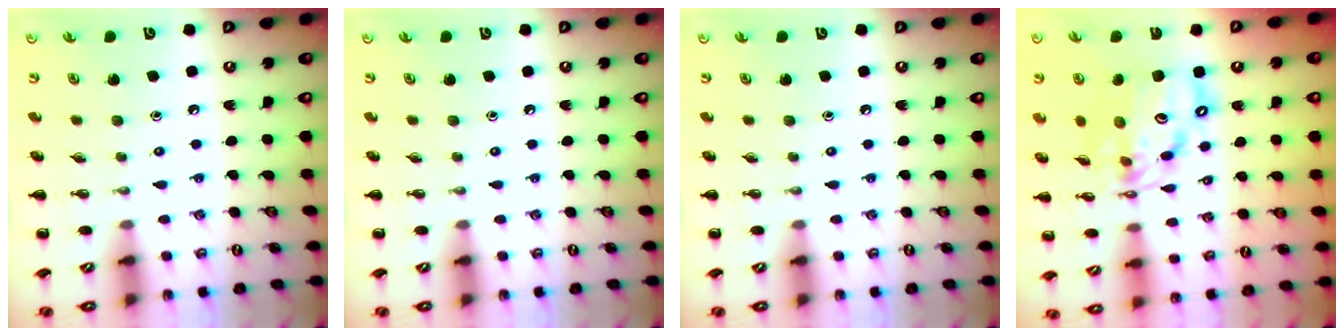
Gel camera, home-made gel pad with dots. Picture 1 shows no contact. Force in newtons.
{"total": 0.0}
{"total": 0.0}
{"total": 14.2, "press": 13.8, "slide": 3.4}